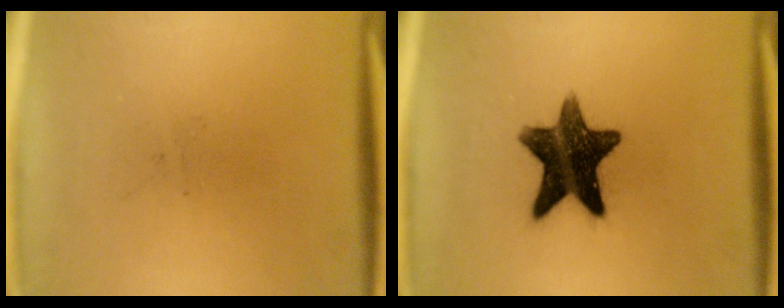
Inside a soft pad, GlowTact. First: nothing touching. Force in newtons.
{"total": 13.8}